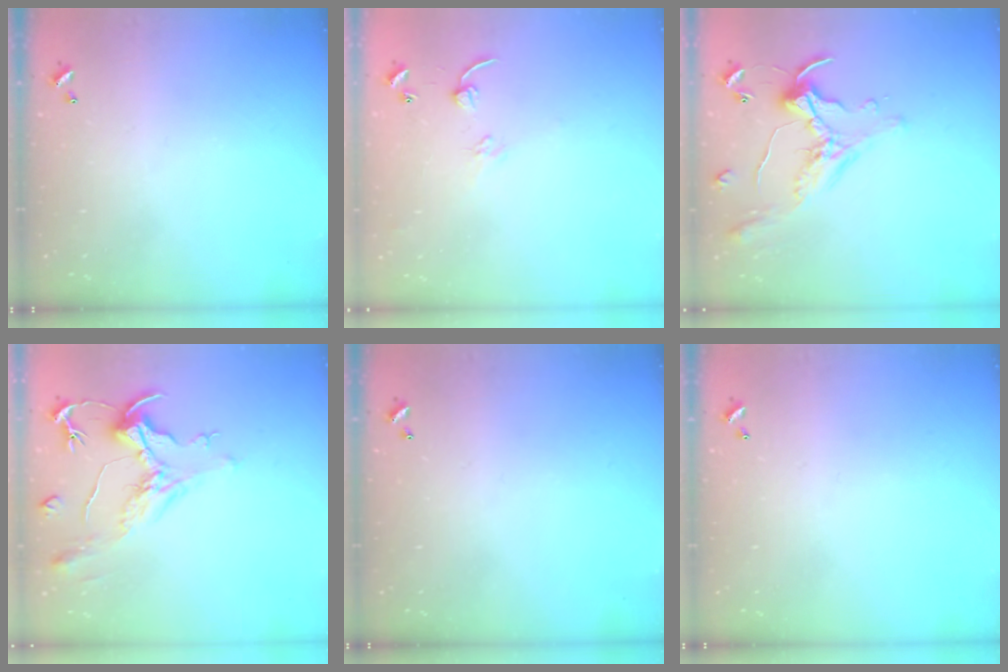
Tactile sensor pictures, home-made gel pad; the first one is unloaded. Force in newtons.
{"total": 5.2, "press": 5.1, "slide": 0.6}
{"total": 0.0}
{"total": 2.1, "press": 1.7, "slide": 1.3}
{"total": 0.0}
{"total": 0.0}